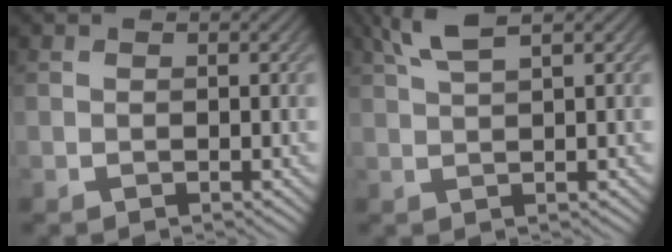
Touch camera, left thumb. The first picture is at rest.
{"total": 4.4, "force": [2.4, 0.9, 3.5], "torque": [-0.070, 0.019, 0.049]}